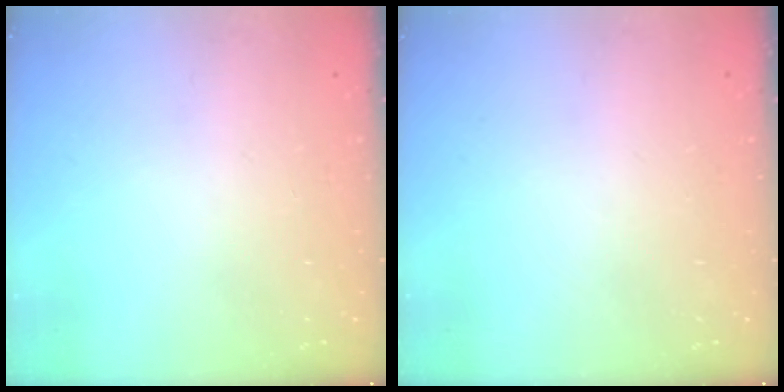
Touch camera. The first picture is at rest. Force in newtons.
{"total": 0.0}